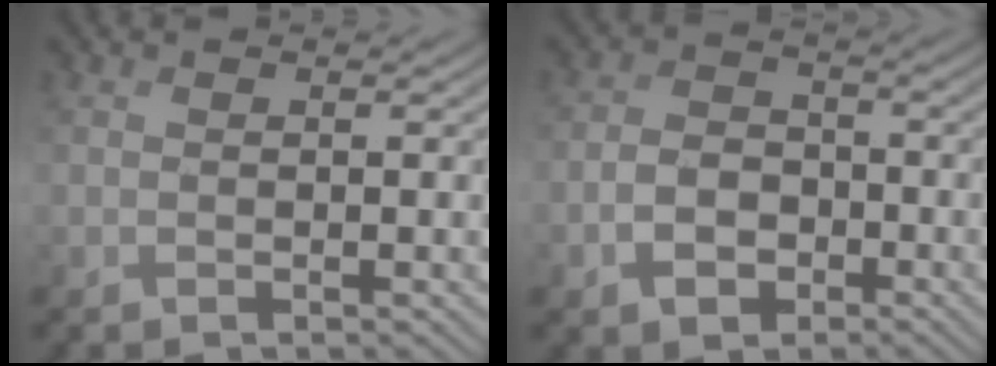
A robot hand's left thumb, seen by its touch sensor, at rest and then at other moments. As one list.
[{"total": 4.3, "force": [-2.9, 2.8, 1.5], "torque": [-0.029, 0.000, -0.050]}]